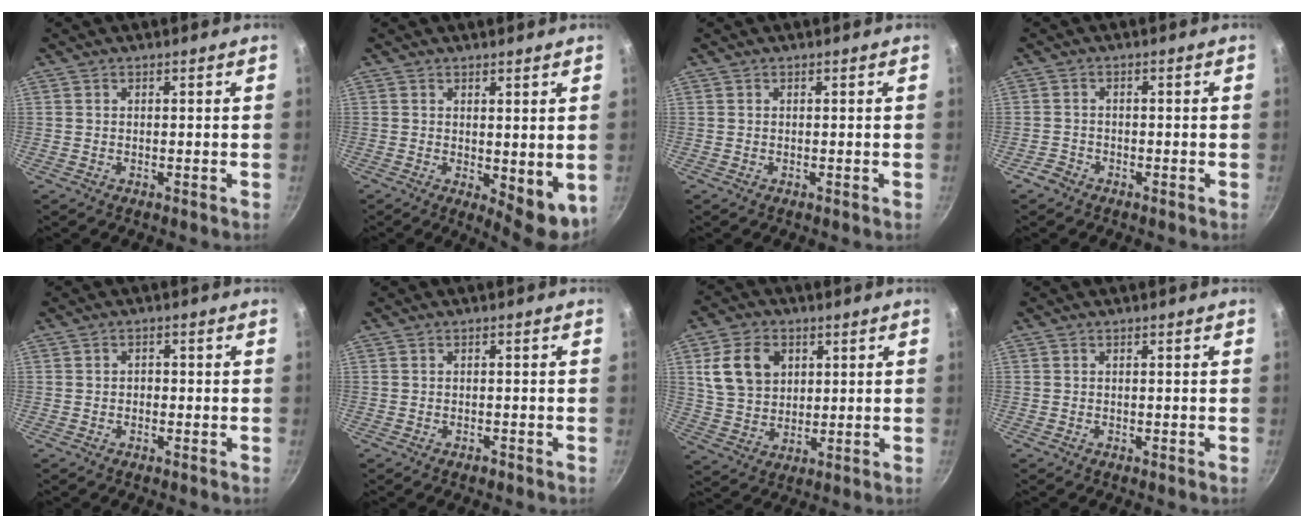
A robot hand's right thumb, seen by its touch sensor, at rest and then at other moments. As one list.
[{"total": 7.1, "force": [-0.7, 2.7, 6.5], "torque": [-0.075, -0.019, 0.000]}, {"total": 0.0}, {"total": 1.9, "force": [-1.5, 1.1, 0.2], "torque": [-0.002, 0.006, -0.031]}, {"total": 1.2, "force": [-0.4, 1.0, 0.6], "torque": [0.004, 0.006, -0.011]}, {"total": 0.8, "force": [-0.7, 0.4, 0.4], "torque": [-0.005, 0.004, -0.012]}, {"total": 11.1, "force": [3.5, 8.2, 6.5], "torque": [-0.100, -0.006, 0.072]}, {"total": 0.0}]